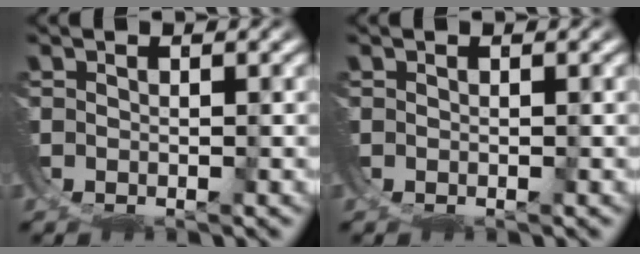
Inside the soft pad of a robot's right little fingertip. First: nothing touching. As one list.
[{"total": 0.0}]